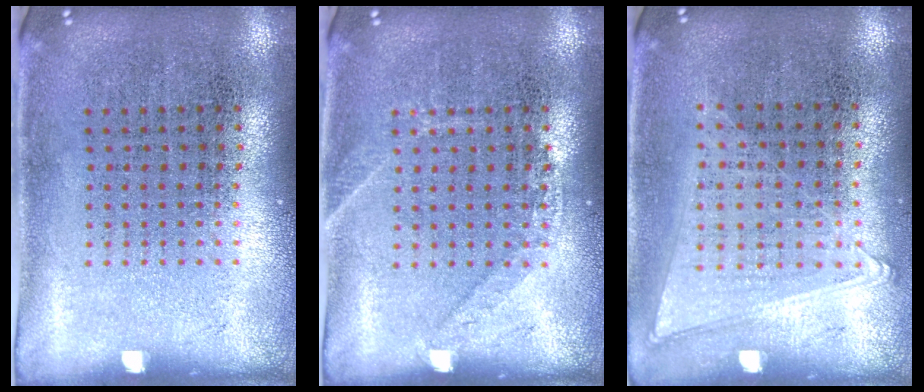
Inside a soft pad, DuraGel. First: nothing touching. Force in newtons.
{"total": 1.2, "press": 1.2, "slide": 0.2}
{"total": 1.0, "press": 0.9, "slide": 0.4}